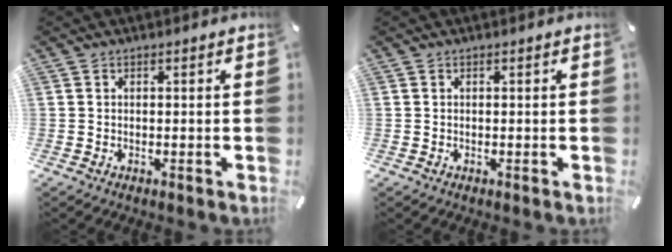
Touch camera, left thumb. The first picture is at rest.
{"total": 0.0}